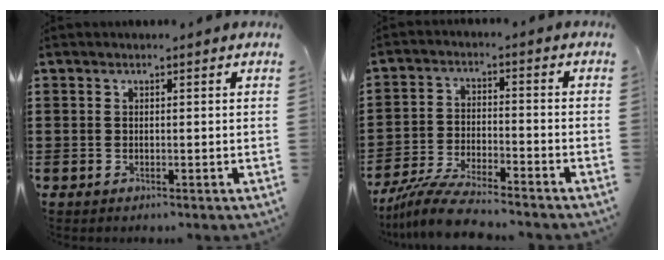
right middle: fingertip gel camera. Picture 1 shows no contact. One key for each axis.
{"total": 7.1, "fx": -6.5, "fy": 0.5, "fz": 3.0, "tx": -0.069, "ty": -0.006, "tz": -0.127}